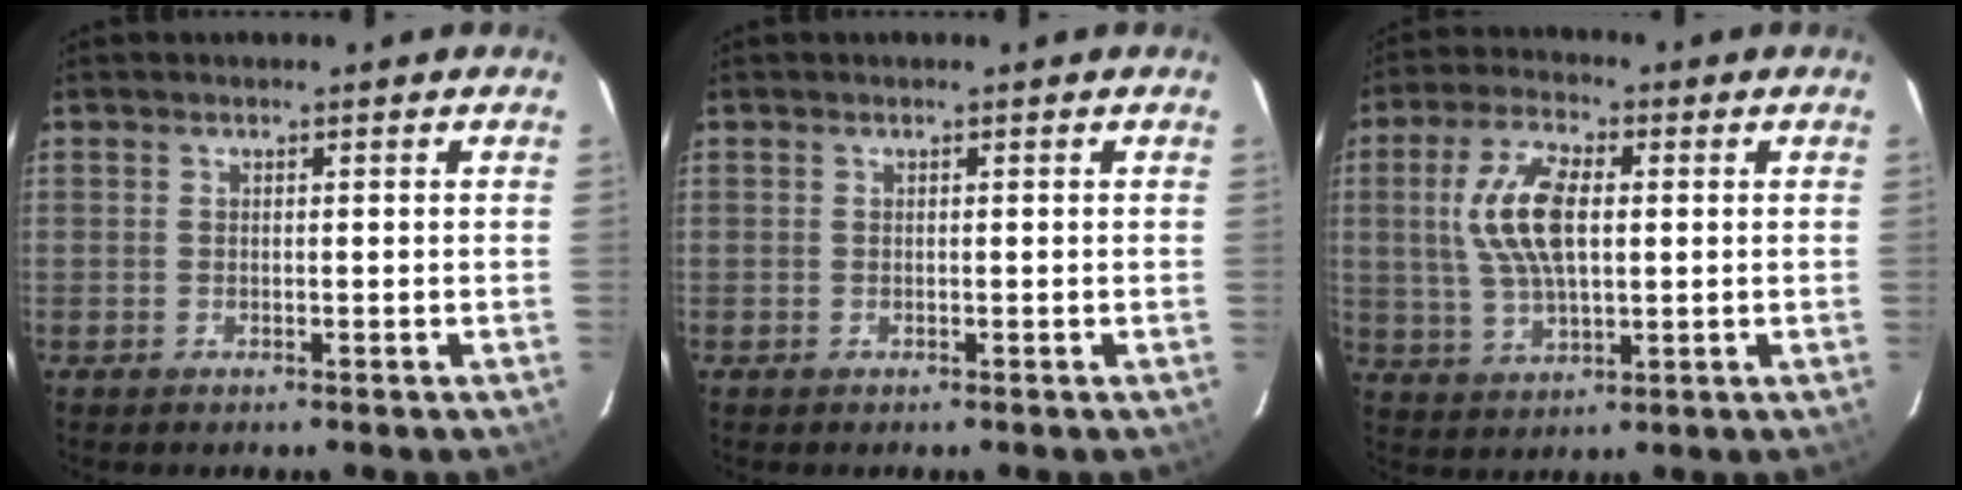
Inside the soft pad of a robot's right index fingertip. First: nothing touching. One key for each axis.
{"total": 0.0}
{"total": 11.8, "fx": 1.7, "fy": 5.4, "fz": 10.4, "tx": -0.212, "ty": 0.011, "tz": 0.037}